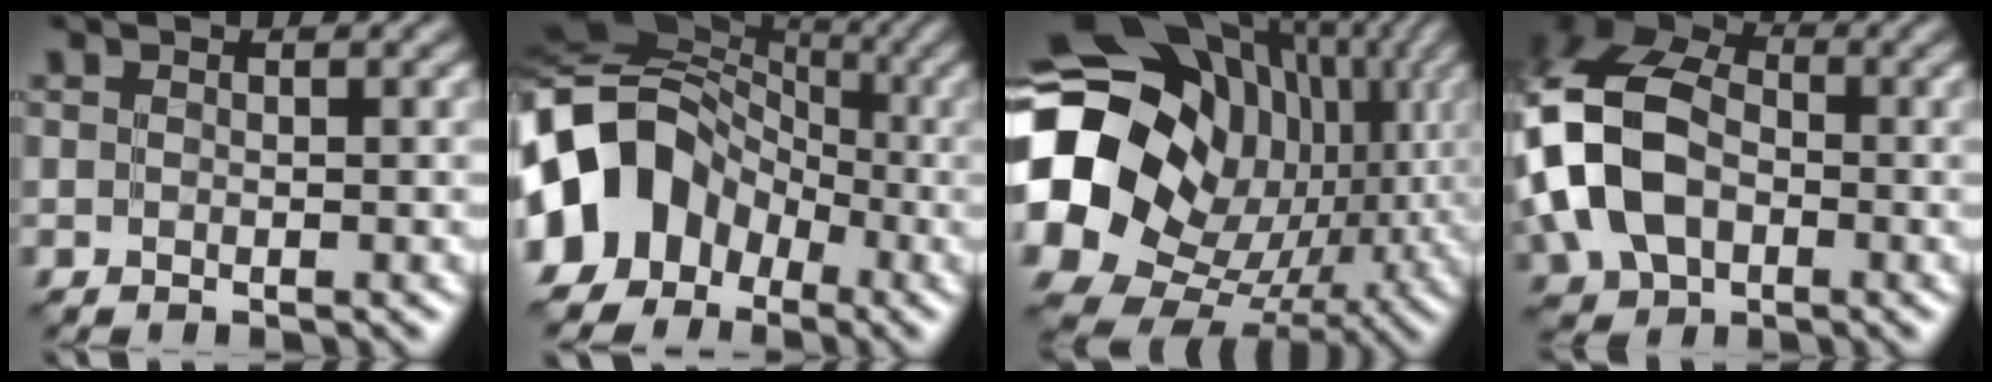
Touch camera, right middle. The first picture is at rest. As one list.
[{"total": 12.7, "force": [-4.0, 10.1, 6.5], "torque": [-0.126, -0.003, -0.096]}, {"total": 23.4, "force": [1.4, 20.3, 11.6], "torque": [-0.258, 0.001, 0.016]}, {"total": 11.4, "force": [-2.2, 7.9, 7.9], "torque": [-0.189, 0.003, -0.061]}]